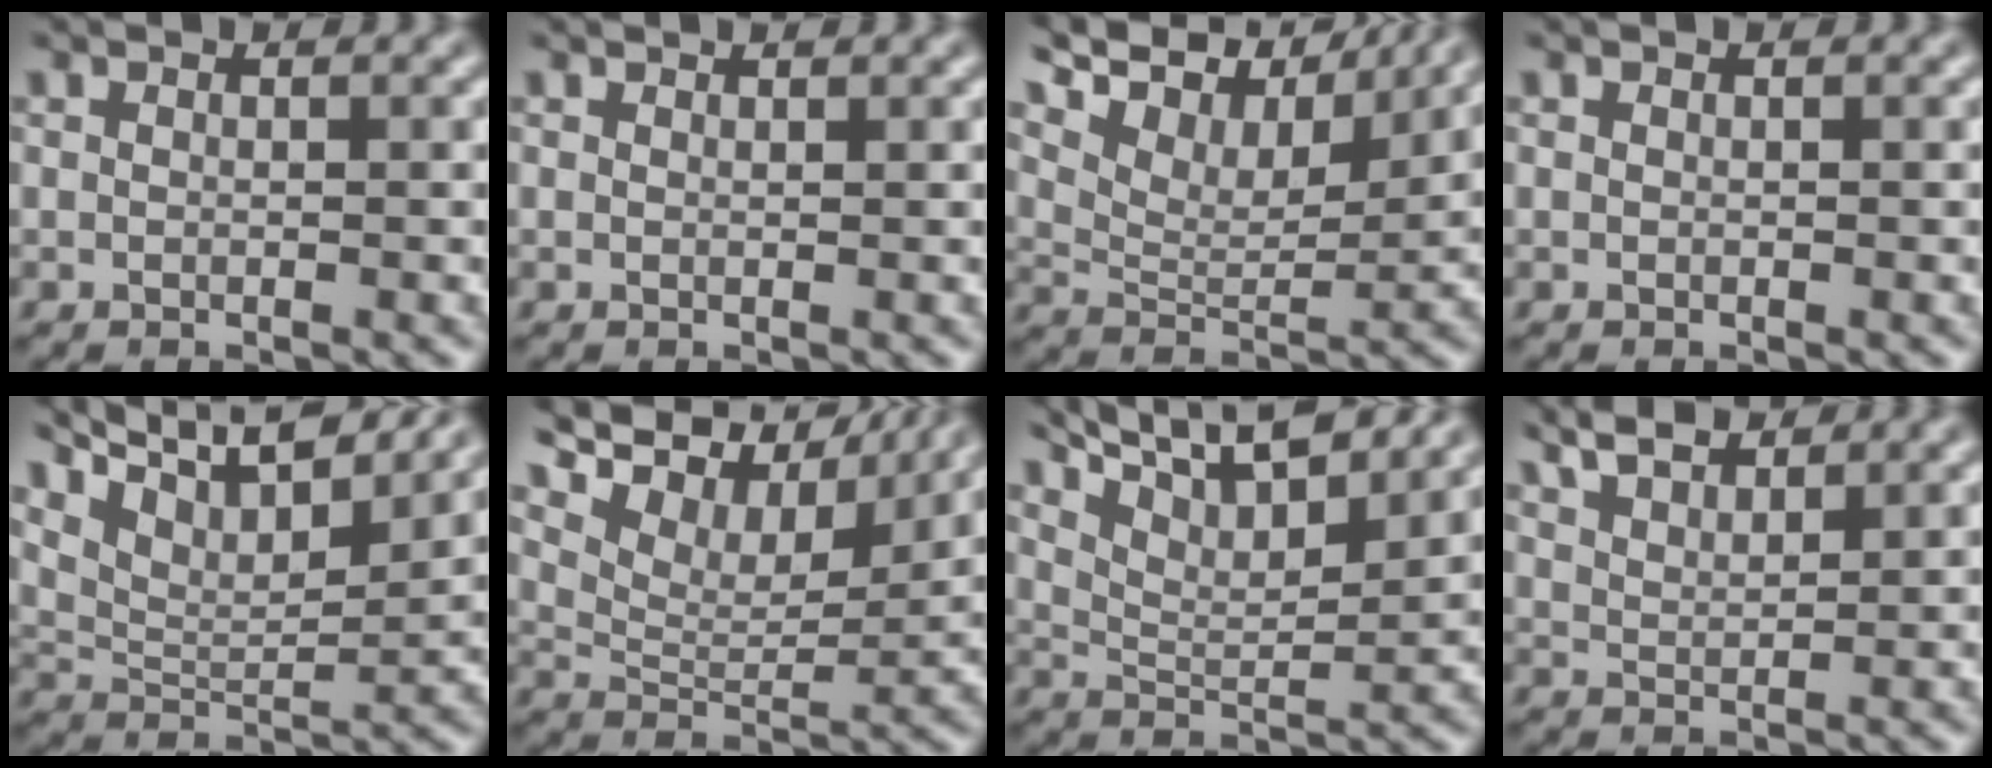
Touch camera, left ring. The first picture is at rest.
{"total": 0.7, "force": [0.6, 0.2, 0.2], "torque": [-0.002, 0.005, 0.001]}
{"total": 10.8, "force": [7.9, 3.9, 6.3], "torque": [-0.156, 0.034, 0.121]}
{"total": 0.0}
{"total": 10.8, "force": [7.2, 3.8, 7.1], "torque": [-0.130, 0.013, 0.119]}
{"total": 11.8, "force": [7.9, 5.0, 7.1], "torque": [-0.172, 0.044, 0.125]}
{"total": 10.5, "force": [7.8, 3.2, 6.3], "torque": [-0.124, 0.015, 0.109]}
{"total": 5.9, "force": [4.6, 2.0, 3.1], "torque": [-0.064, 0.034, 0.059]}